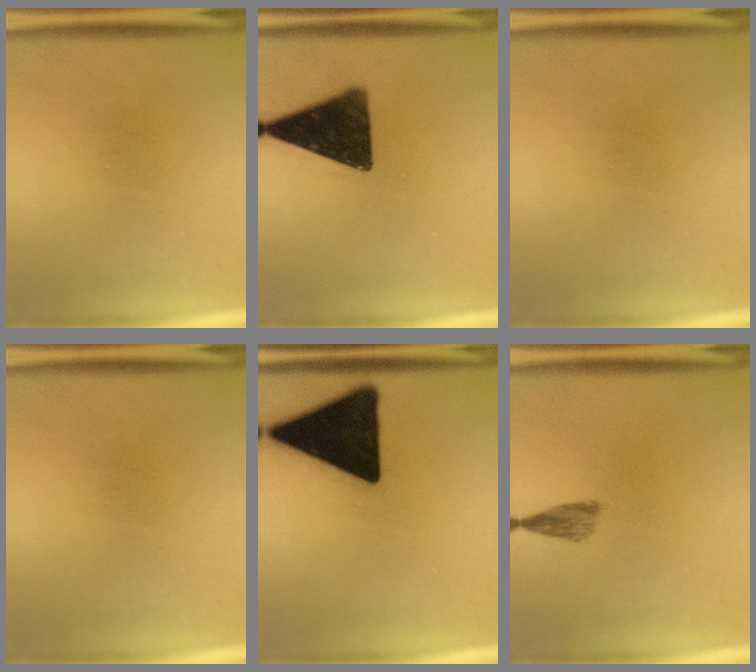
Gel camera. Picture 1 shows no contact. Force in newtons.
{"total": 15.0}
{"total": 0.0}
{"total": 0.0}
{"total": 19.8}
{"total": 2.1}